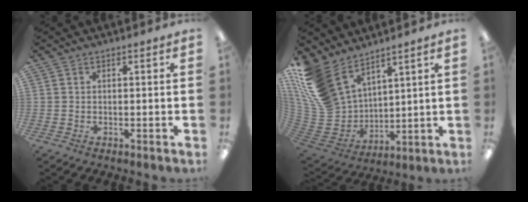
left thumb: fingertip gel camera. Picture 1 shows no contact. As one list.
[{"total": 16.1, "force": [11.1, 9.2, 7.0], "torque": [-0.198, -0.067, 0.214]}]